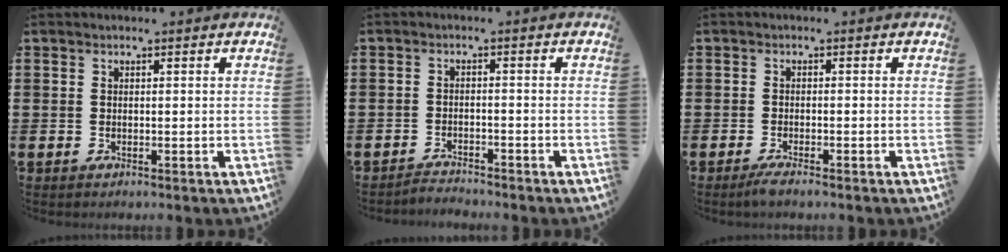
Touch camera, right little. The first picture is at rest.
{"total": 1.9, "force": [-1.9, -0.1, -0.2], "torque": [-0.001, 0.005, -0.041]}
{"total": 1.4, "force": [-0.9, 0.1, 1.0], "torque": [-0.017, -0.002, -0.017]}